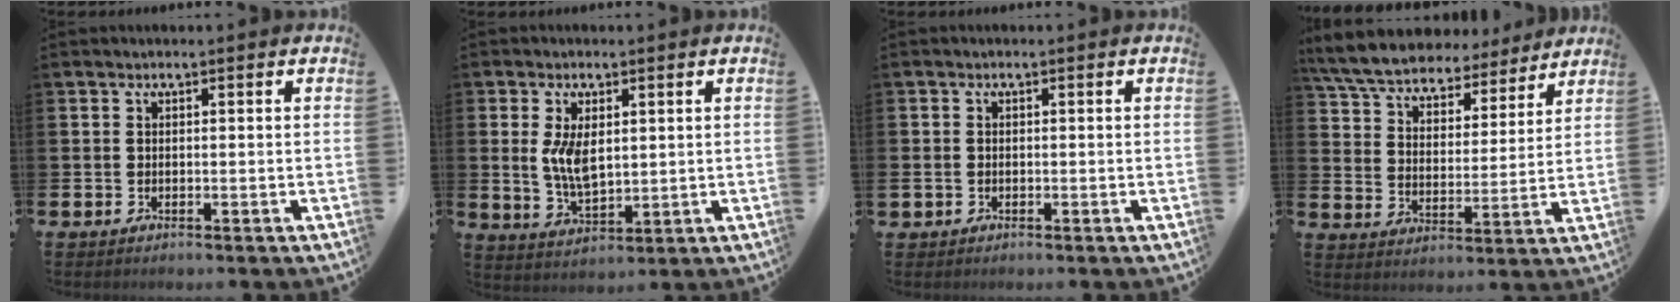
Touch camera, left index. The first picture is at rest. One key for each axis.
{"total": 5.4, "fx": 1.5, "fy": 2.7, "fz": 4.5, "tx": -0.074, "ty": -0.002, "tz": 0.023}
{"total": 1.0, "fx": -0.3, "fy": 0.8, "fz": 0.4, "tx": -0.002, "ty": 0.002, "tz": -0.011}
{"total": 7.3, "fx": 6.8, "fy": 2.1, "fz": 1.4, "tx": -0.065, "ty": -0.045, "tz": 0.121}